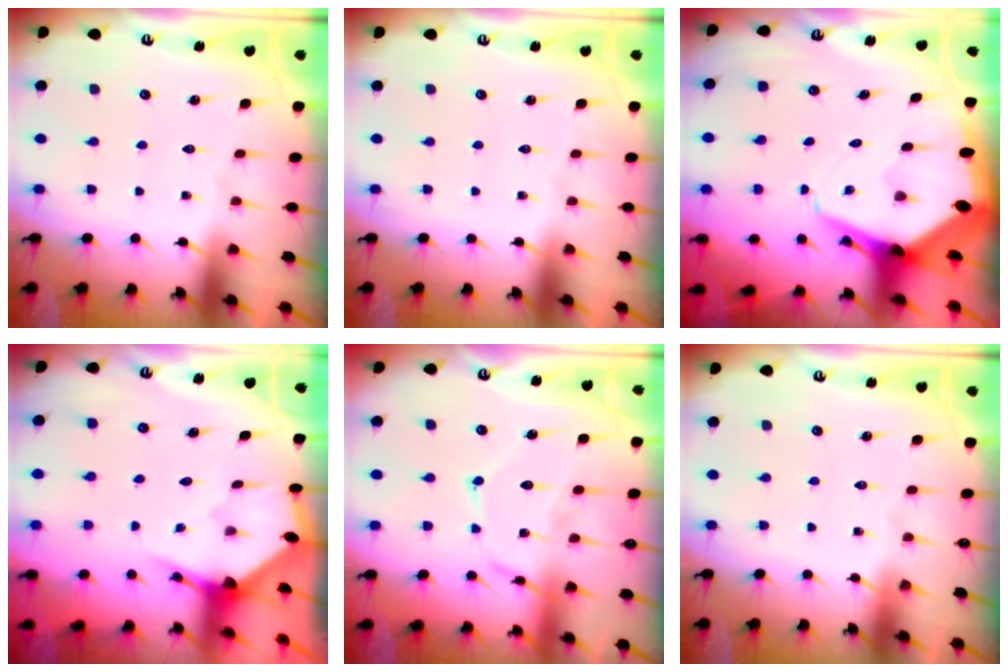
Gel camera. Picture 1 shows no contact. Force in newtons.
{"total": 0.0}
{"total": 7.9, "press": 7.9, "slide": 1.0}
{"total": 2.8, "press": 2.8, "slide": 0.3}
{"total": 12.4, "press": 12.4, "slide": 1.0}
{"total": 0.0}